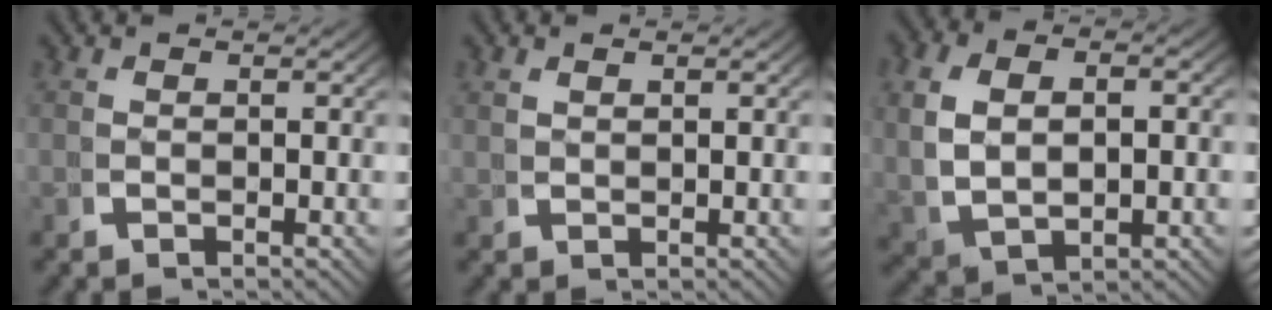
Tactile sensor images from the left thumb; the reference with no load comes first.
{"total": 1.1, "force": [1.0, -0.1, 0.2], "torque": [-0.004, 0.004, 0.028]}
{"total": 6.2, "force": [0.4, 4.1, 4.7], "torque": [-0.113, -0.017, 0.027]}